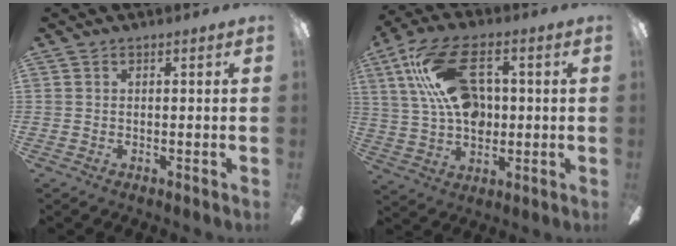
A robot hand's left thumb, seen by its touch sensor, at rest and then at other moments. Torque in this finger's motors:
{"motor_torque": [1.47, 1.95, 1.43, -1.34, 0.47]}